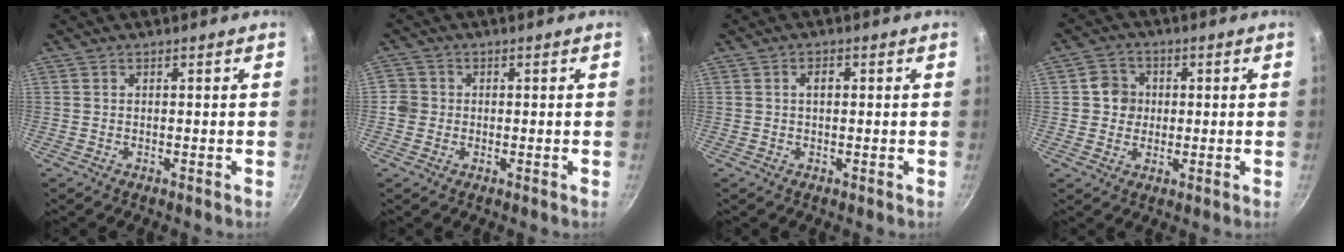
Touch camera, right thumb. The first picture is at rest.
{"total": 3.1, "force": [-0.3, 3.0, 0.7], "torque": [0.004, 0.007, -0.010]}
{"total": 1.9, "force": [0.3, 1.1, 1.5], "torque": [-0.022, 0.006, 0.004]}
{"total": 5.6, "force": [0.5, 5.3, 1.9], "torque": [0.000, 0.008, 0.003]}